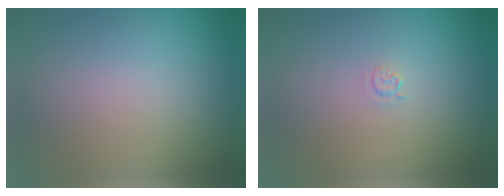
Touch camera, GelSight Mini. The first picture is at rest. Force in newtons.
{"total": 0.7, "press": 0.3, "slide": 0.6}